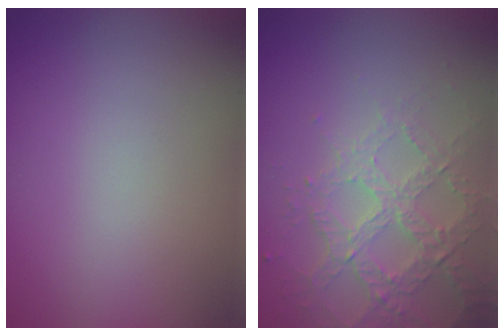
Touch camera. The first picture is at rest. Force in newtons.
{"total": 3.7, "press": 3.6, "slide": 0.5}